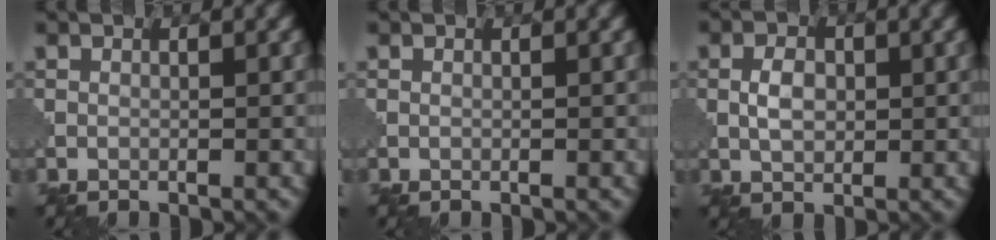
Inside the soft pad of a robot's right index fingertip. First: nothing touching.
{"total": 0.0}
{"total": 2.3, "force": [0.4, 1.6, 1.7], "torque": [-0.030, 0.000, 0.006]}